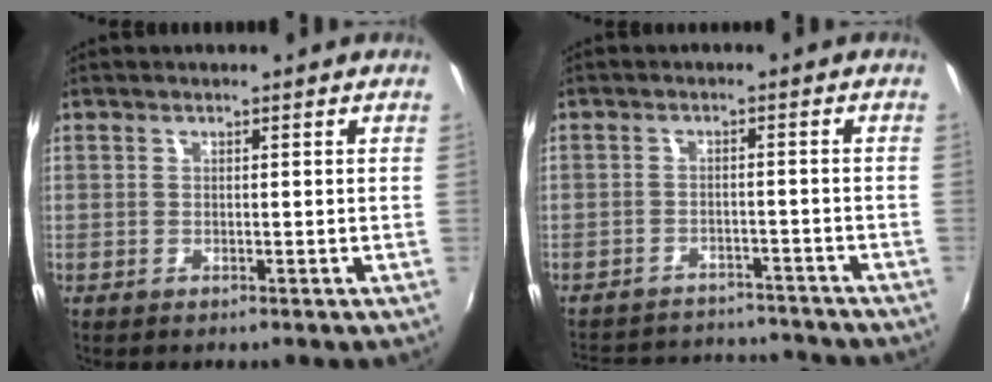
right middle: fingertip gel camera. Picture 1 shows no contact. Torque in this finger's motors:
{"motor_torque": [0.93, -1.21, 0.34, 0.08]}